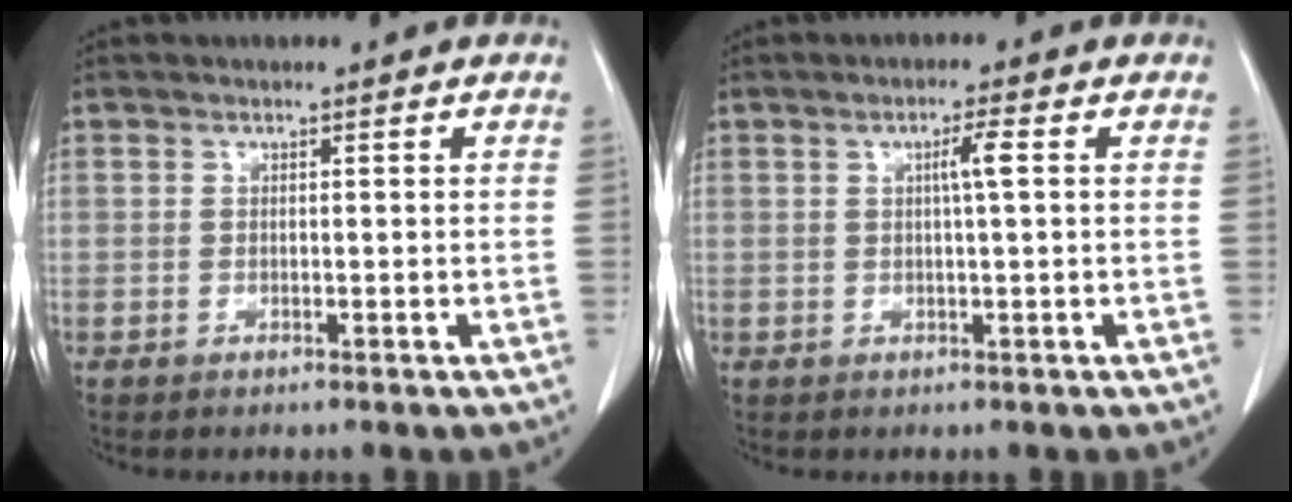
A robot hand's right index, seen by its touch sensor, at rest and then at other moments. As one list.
[{"total": 2.7, "force": [0.5, -0.2, 2.6], "torque": [-0.046, 0.001, 0.008]}]